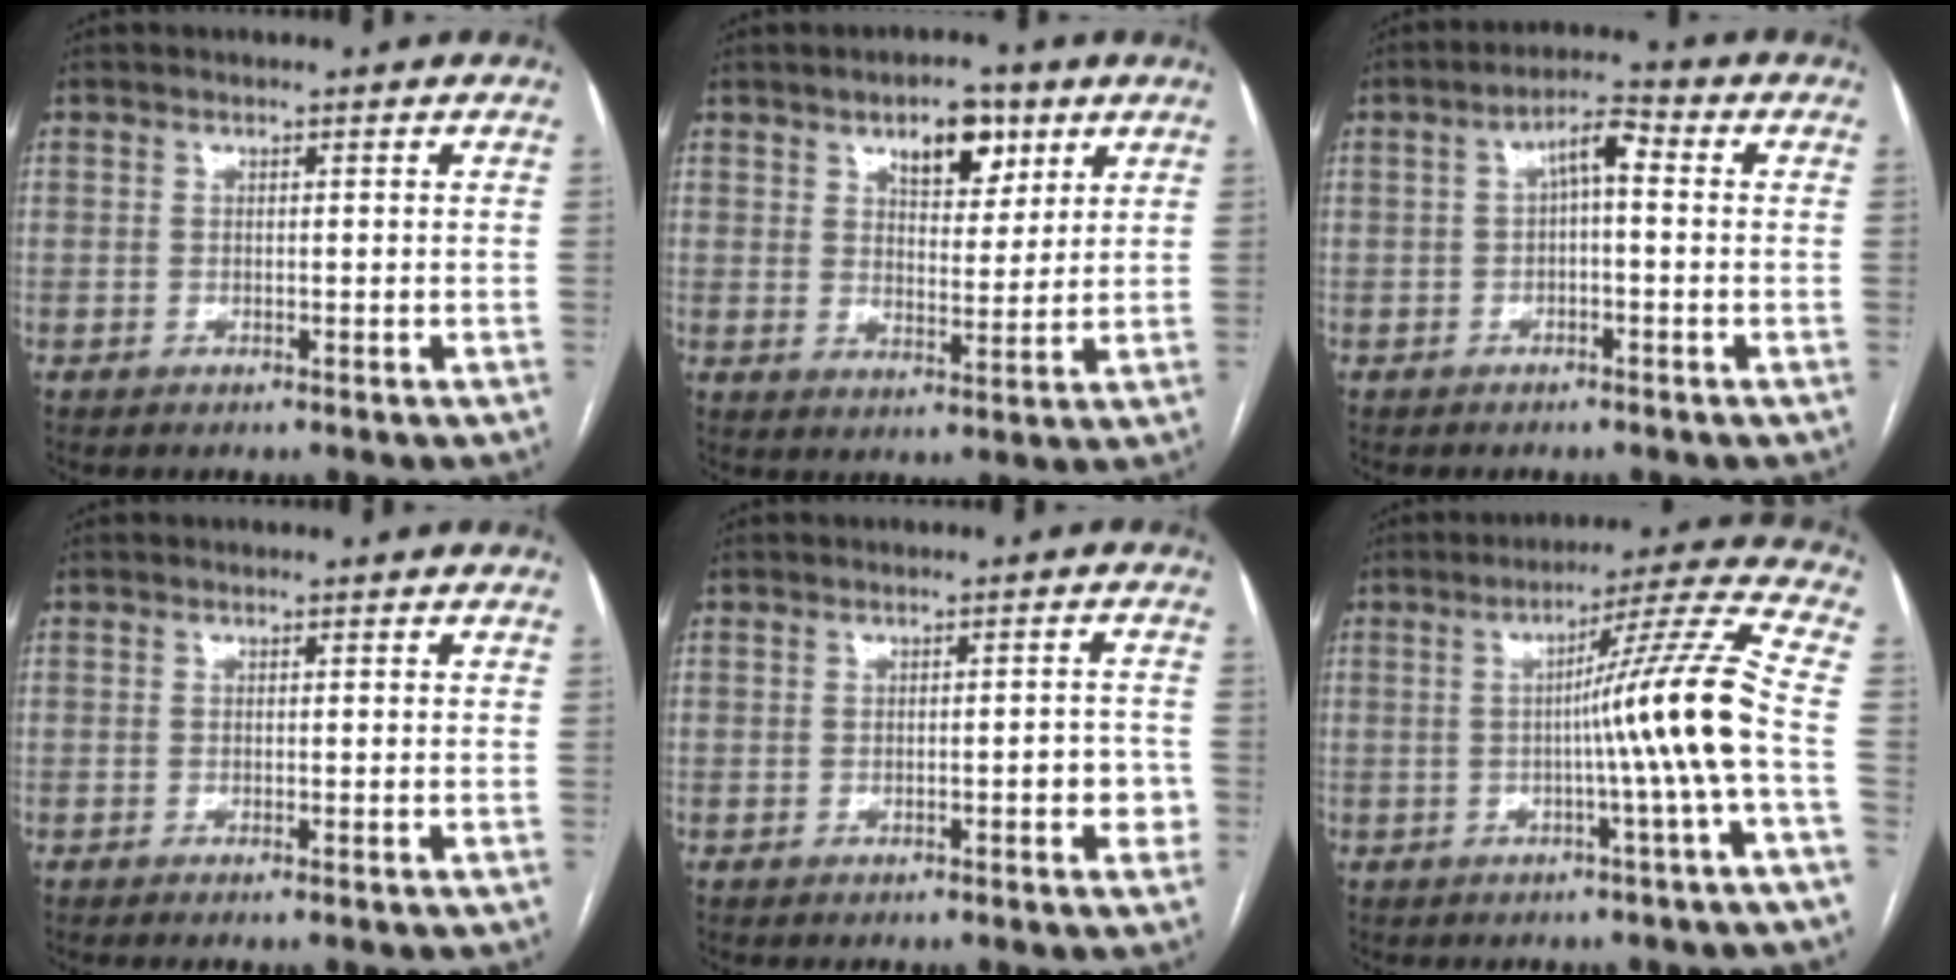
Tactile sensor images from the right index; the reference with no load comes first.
{"total": 7.7, "force": [4.4, 3.5, 5.2], "torque": [-0.077, 0.005, 0.069]}
{"total": 4.7, "force": [0.4, 1.4, 4.4], "torque": [-0.076, 0.023, 0.005]}
{"total": 0.6, "force": [-0.4, -0.1, 0.4], "torque": [-0.010, 0.000, -0.007]}
{"total": 3.3, "force": [-1.0, 1.0, 3.0], "torque": [-0.031, 0.006, -0.012]}
{"total": 11.6, "force": [-1.9, -2.9, 11.1], "torque": [-0.162, 0.006, -0.028]}